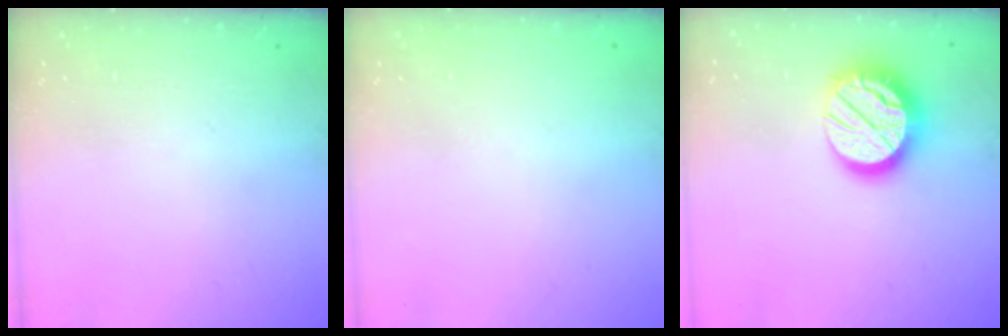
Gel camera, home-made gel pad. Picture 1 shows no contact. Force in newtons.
{"total": 0.6, "press": 0.6, "slide": 0.1}
{"total": 16.3, "press": 16.3, "slide": 1.2}